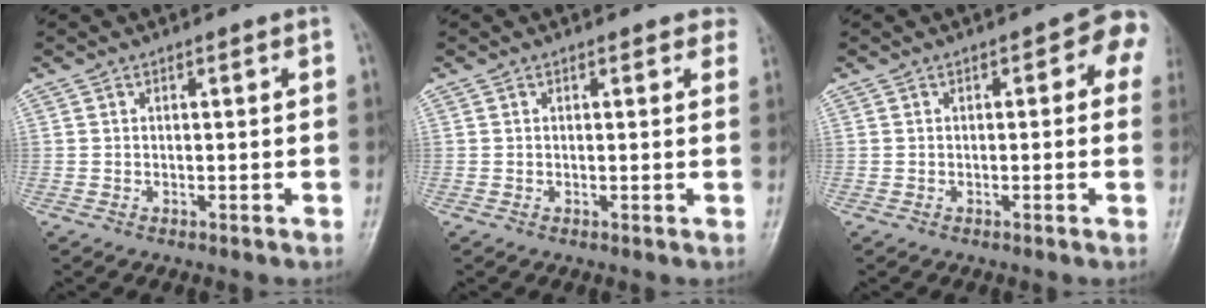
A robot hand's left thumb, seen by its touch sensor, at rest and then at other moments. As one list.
[{"total": 2.4, "force": [1.9, 1.2, 0.7], "torque": [0.017, -0.004, 0.006]}, {"total": 5.0, "force": [0.8, 2.8, 4.1], "torque": [-0.016, 0.015, -0.004]}]